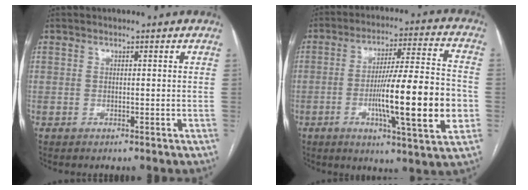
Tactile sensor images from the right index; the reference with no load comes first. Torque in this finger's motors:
{"motor_torque": [1.43, -0.71, 0.61, 0.21]}